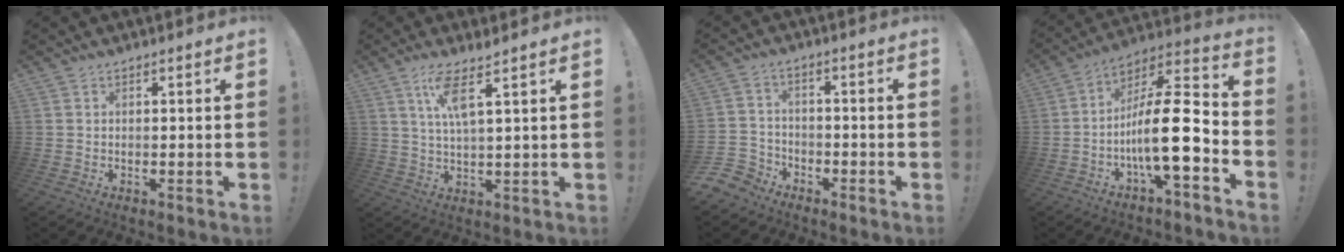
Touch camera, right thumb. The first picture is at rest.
{"total": 8.1, "force": [4.3, 0.8, 6.8], "torque": [-0.141, -0.006, 0.072]}
{"total": 5.7, "force": [-4.2, 3.7, 0.9], "torque": [-0.024, 0.024, -0.083]}
{"total": 18.8, "force": [-5.0, 4.9, 17.4], "torque": [-0.309, 0.012, -0.088]}